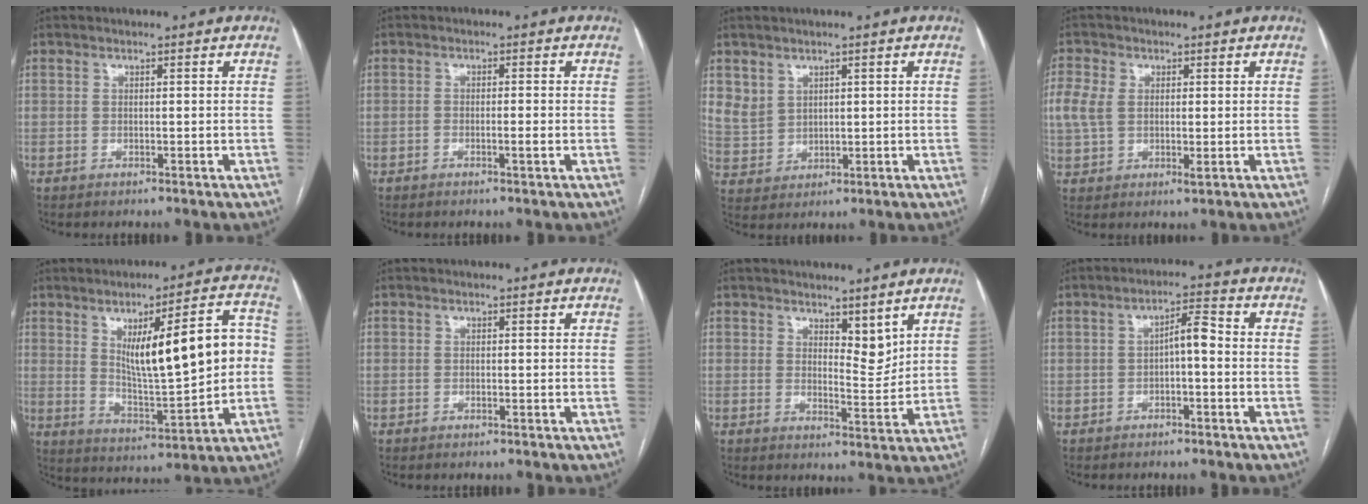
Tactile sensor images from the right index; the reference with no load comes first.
{"total": 1.5, "force": [-0.6, 0.1, 1.3], "torque": [-0.022, 0.000, -0.012]}
{"total": 4.7, "force": [2.7, 3.7, 1.0], "torque": [-0.024, 0.004, 0.067]}
{"total": 6.8, "force": [0.9, 4.4, 5.1], "torque": [-0.129, 0.007, 0.020]}
{"total": 16.1, "force": [2.2, 3.5, 15.6], "torque": [-0.232, 0.021, 0.045]}
{"total": 0.0}
{"total": 4.3, "force": [3.2, 1.6, 2.4], "torque": [-0.036, -0.012, 0.055]}
{"total": 4.1, "force": [-0.5, 1.1, 3.9], "torque": [-0.065, 0.020, -0.008]}